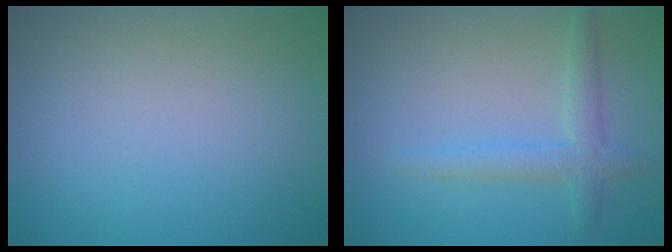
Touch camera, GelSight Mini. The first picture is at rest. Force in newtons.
{"total": 2.4, "press": 2.4, "slide": 0.1}